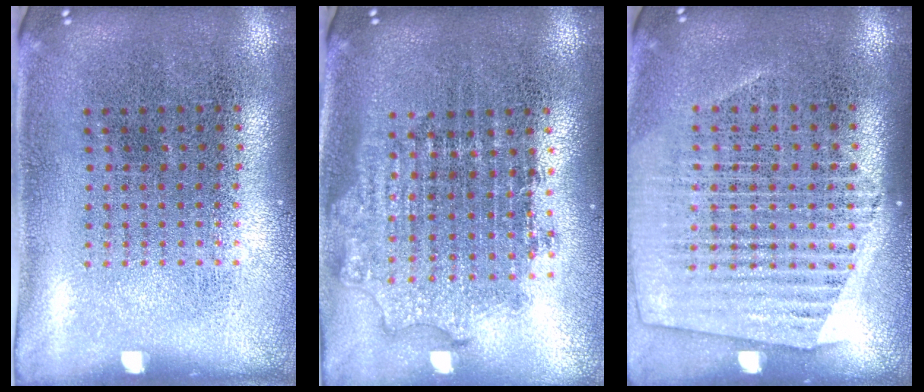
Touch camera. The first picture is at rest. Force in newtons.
{"total": 1.8, "press": 1.4, "slide": 1.1}
{"total": 1.5, "press": 1.3, "slide": 0.6}